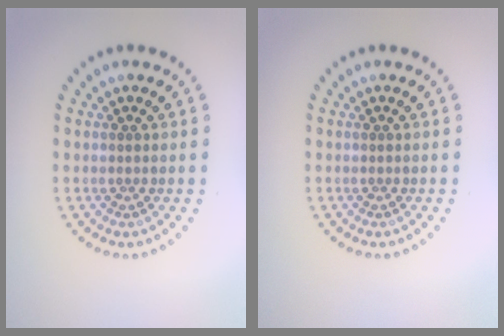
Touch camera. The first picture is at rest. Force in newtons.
{"total": 0.0}